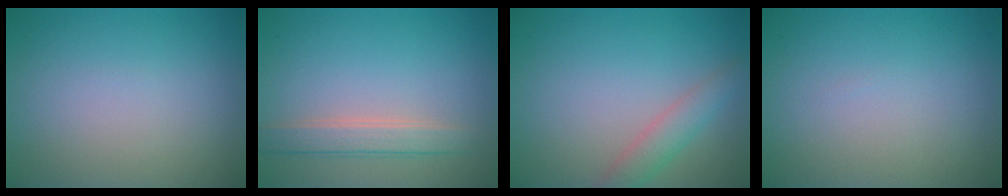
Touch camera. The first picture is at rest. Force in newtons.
{"total": 2.6, "press": 2.6, "slide": 0.2}
{"total": 2.4, "press": 2.4, "slide": 0.1}
{"total": 0.0}